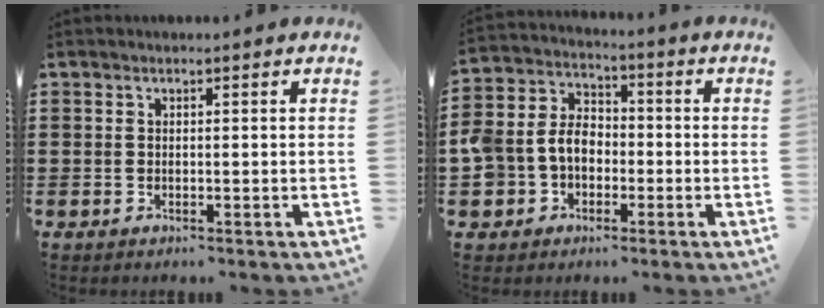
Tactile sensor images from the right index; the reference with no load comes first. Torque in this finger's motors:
{"motor_torque": [0.68, 0.00, 0.62, 0.13]}